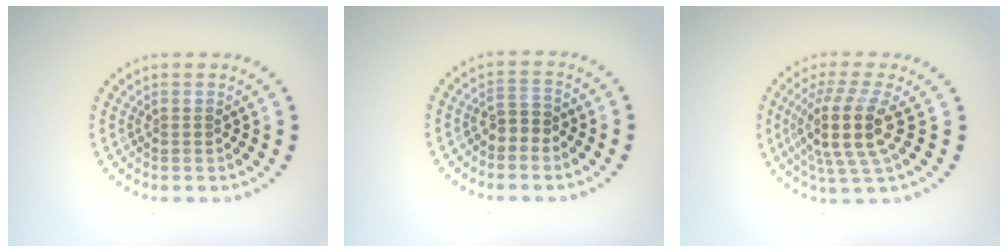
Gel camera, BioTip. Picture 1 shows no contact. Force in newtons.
{"total": 1.9, "press": 1.6, "slide": 1.0}
{"total": 4.8, "press": 3.8, "slide": 3.0}